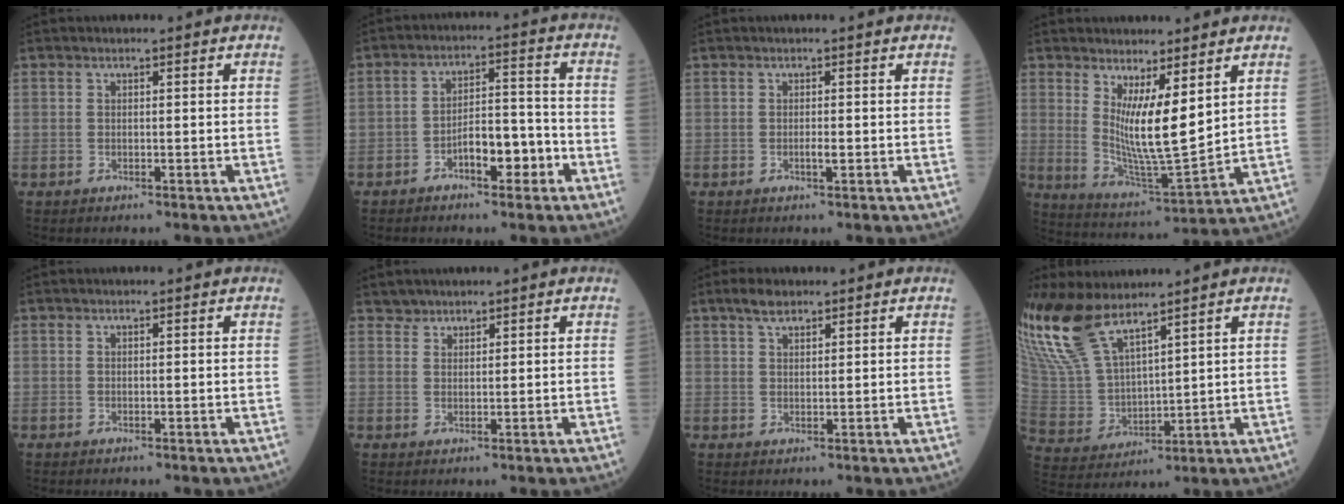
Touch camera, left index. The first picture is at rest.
{"total": 6.7, "force": [-3.5, 2.3, 5.2], "torque": [-0.087, 0.019, -0.057]}
{"total": 1.0, "force": [-0.2, 0.0, 0.9], "torque": [-0.018, -0.001, -0.002]}
{"total": 9.2, "force": [3.3, 1.2, 8.5], "torque": [-0.165, -0.031, 0.069]}
{"total": 0.0}
{"total": 1.4, "force": [1.3, 0.6, -0.3], "torque": [0.008, 0.006, 0.023]}
{"total": 2.8, "force": [2.1, 1.0, 1.6], "torque": [-0.035, 0.008, 0.040]}
{"total": 14.2, "force": [11.3, 3.7, 7.8], "torque": [-0.192, -0.001, 0.238]}